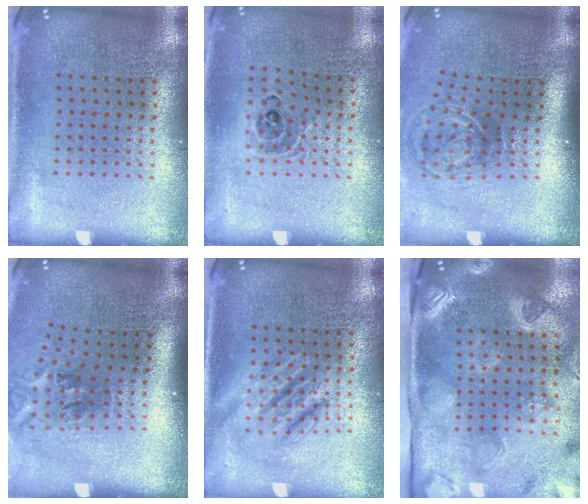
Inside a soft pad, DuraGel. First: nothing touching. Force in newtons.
{"total": 0.9, "press": 0.9, "slide": 0.2}
{"total": 2.0, "press": 1.2, "slide": 1.6}
{"total": 2.3, "press": 1.4, "slide": 1.8}
{"total": 2.8, "press": 2.8, "slide": 0.3}
{"total": 3.9, "press": 3.0, "slide": 2.6}